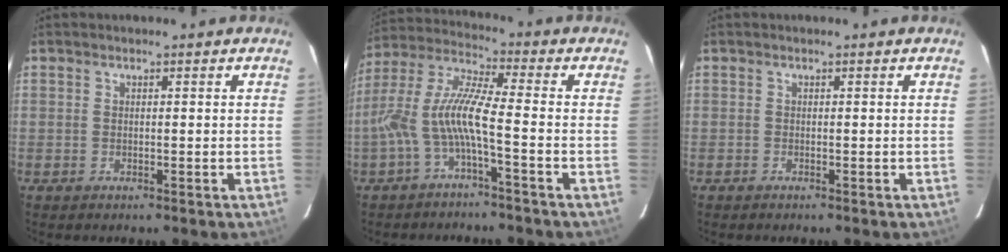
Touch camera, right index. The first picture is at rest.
{"total": 10.3, "force": [-3.6, 0.9, 9.6], "torque": [-0.209, 0.010, -0.069]}
{"total": 0.0}